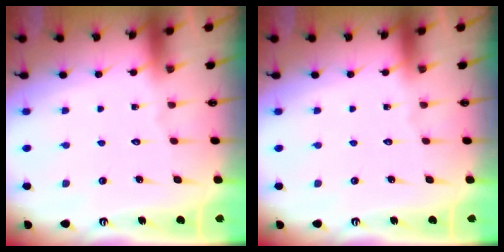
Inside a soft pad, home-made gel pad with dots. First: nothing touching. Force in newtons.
{"total": 0.0}